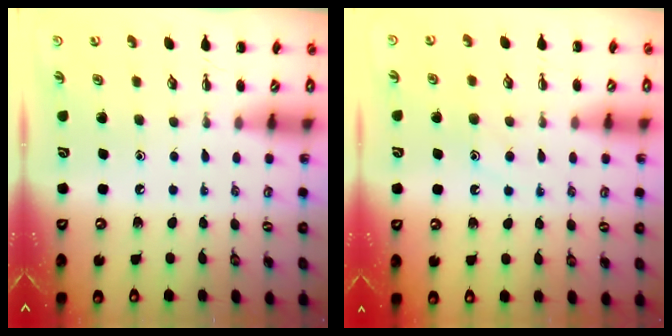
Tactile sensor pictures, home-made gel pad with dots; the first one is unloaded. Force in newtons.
{"total": 9.1, "press": 9.1, "slide": 0.9}